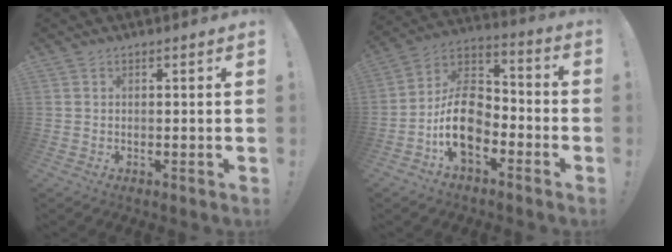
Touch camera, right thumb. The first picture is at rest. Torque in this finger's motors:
{"motor_torque": [2.52, 1.30, 0.80, -0.83, 0.07]}